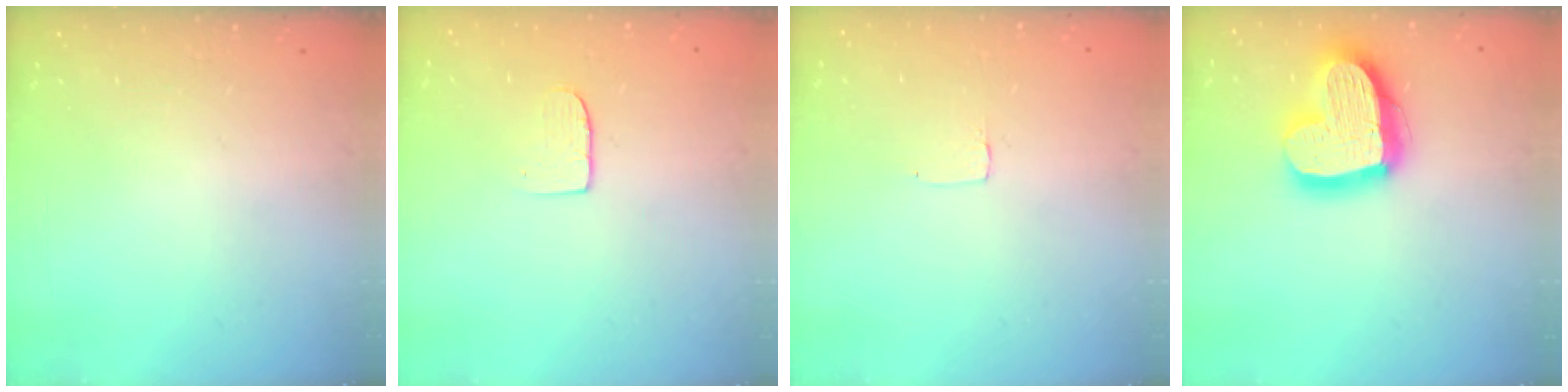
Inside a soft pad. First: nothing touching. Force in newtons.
{"total": 5.1, "press": 5.1, "slide": 0.4}
{"total": 2.6, "press": 2.6, "slide": 0.2}
{"total": 20.2, "press": 20.1, "slide": 2.0}